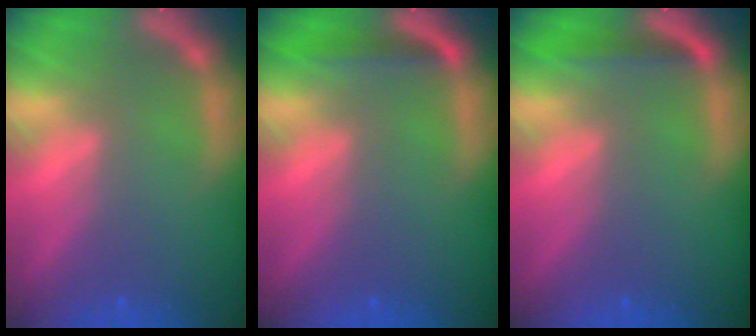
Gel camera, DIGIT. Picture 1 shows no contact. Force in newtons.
{"total": 1.9}
{"total": 1.9}